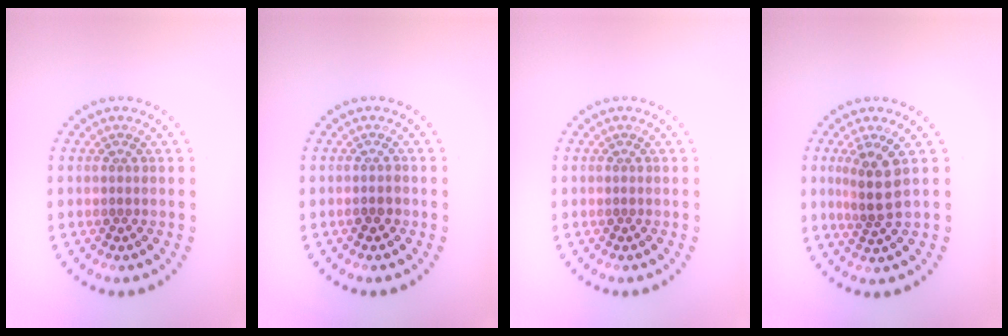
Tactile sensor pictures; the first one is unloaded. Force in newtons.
{"total": 1.1, "press": 1.0, "slide": 0.5}
{"total": 0.0}
{"total": 2.9, "press": 2.3, "slide": 1.8}